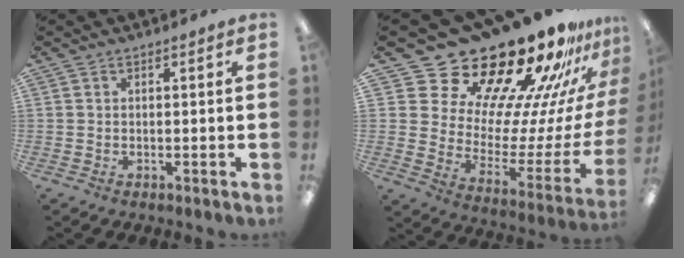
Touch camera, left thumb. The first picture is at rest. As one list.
[{"total": 26.2, "force": [21.4, 10.7, 10.6], "torque": [-0.146, -0.185, 0.388]}]